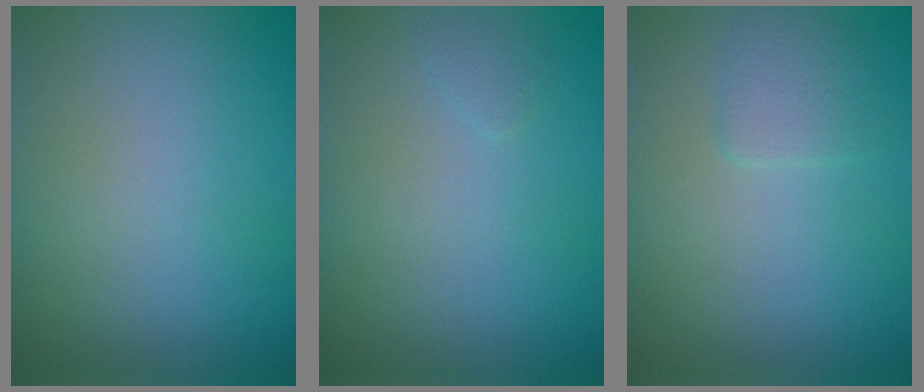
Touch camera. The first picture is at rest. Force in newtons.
{"total": 0.6, "press": 0.5, "slide": 0.1}
{"total": 1.4, "press": 1.4, "slide": 0.1}